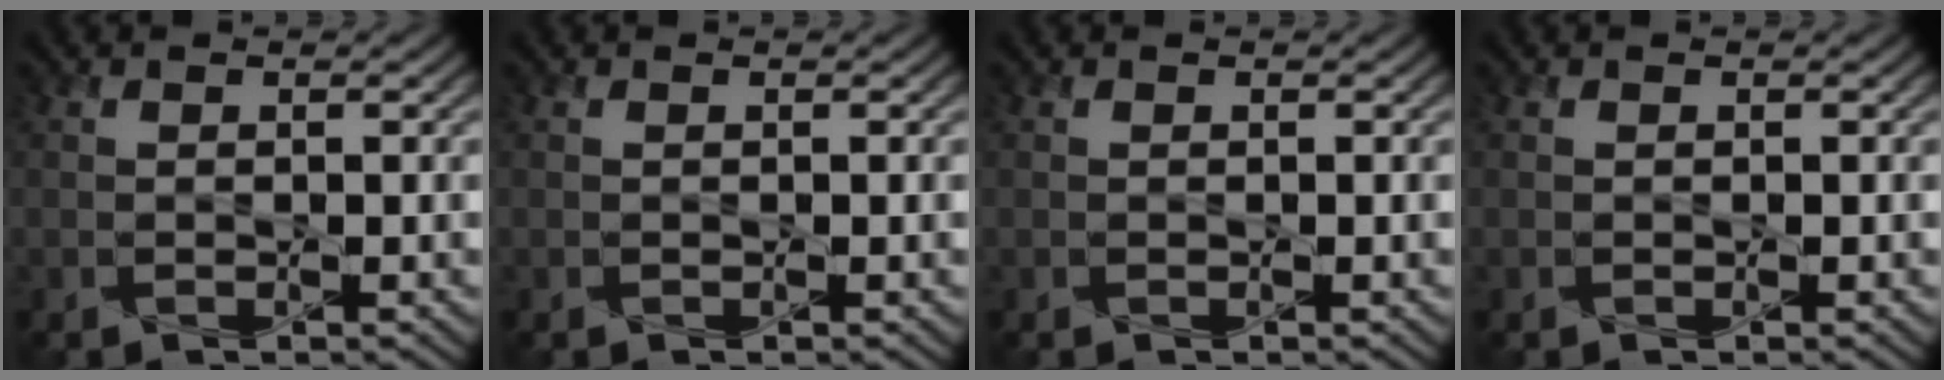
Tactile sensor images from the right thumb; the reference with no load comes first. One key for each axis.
{"total": 0.0}
{"total": 0.0}
{"total": 0.0}